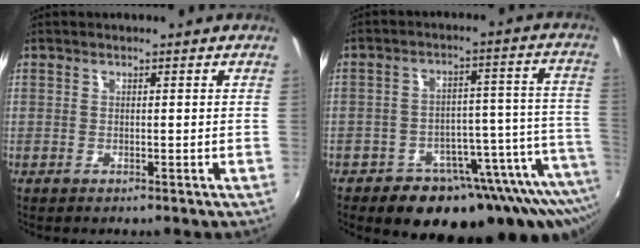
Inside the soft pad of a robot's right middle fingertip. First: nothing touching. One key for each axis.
{"total": 21.2, "fx": -15.4, "fy": 9.0, "fz": 11.5, "tx": -0.136, "ty": -0.007, "tz": -0.206}